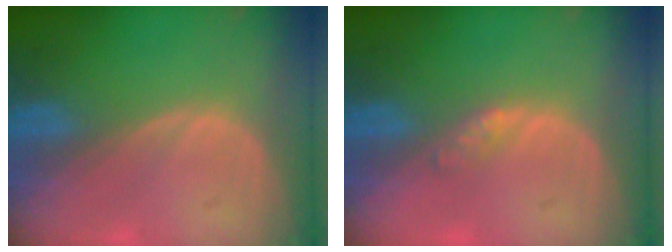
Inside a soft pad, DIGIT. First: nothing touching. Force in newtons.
{"total": 1.4, "press": 1.4, "slide": 0.1}